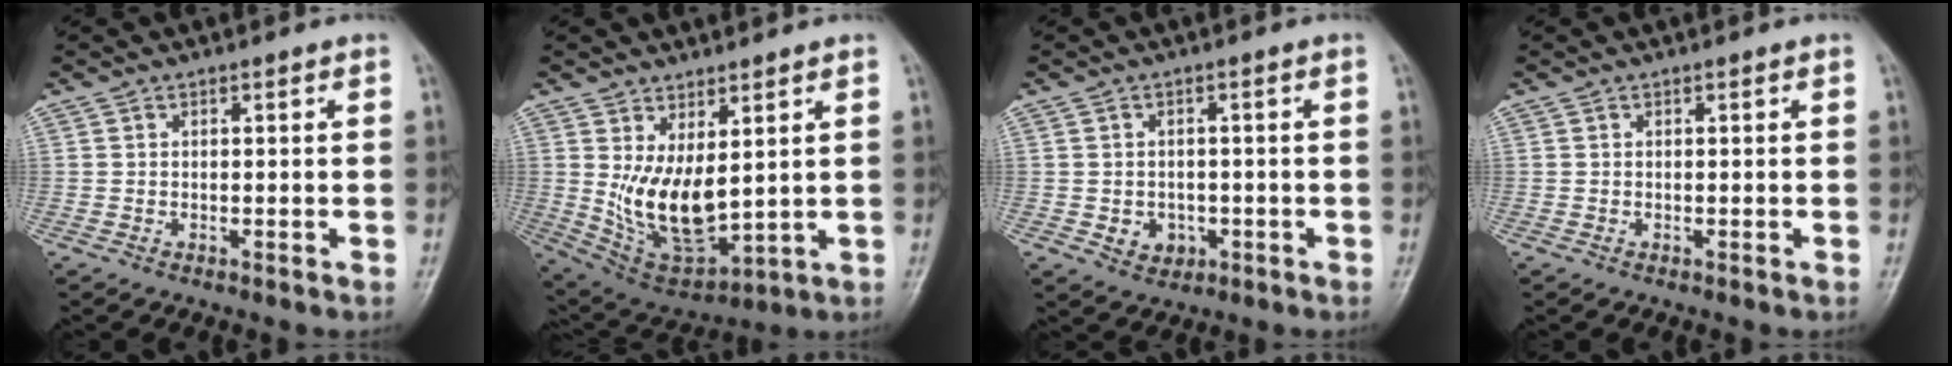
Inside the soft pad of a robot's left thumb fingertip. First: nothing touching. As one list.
[{"total": 12.1, "force": [2.1, 6.0, 10.3], "torque": [-0.169, -0.032, 0.066]}, {"total": 4.1, "force": [-1.0, 3.5, 1.9], "torque": [-0.012, 0.005, -0.005]}, {"total": 0.0}]